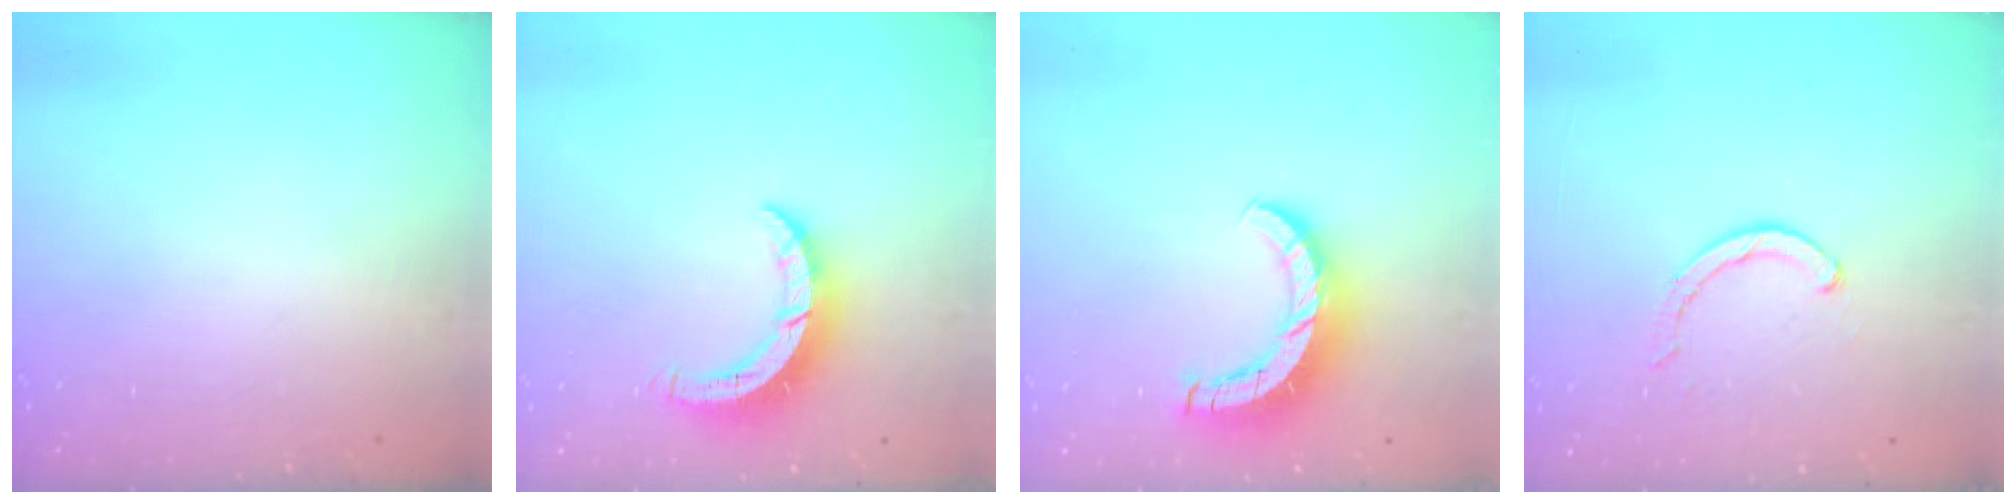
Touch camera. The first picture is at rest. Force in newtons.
{"total": 8.2, "press": 8.2, "slide": 0.2}
{"total": 9.4, "press": 9.4, "slide": 0.8}
{"total": 3.6, "press": 3.6, "slide": 0.3}